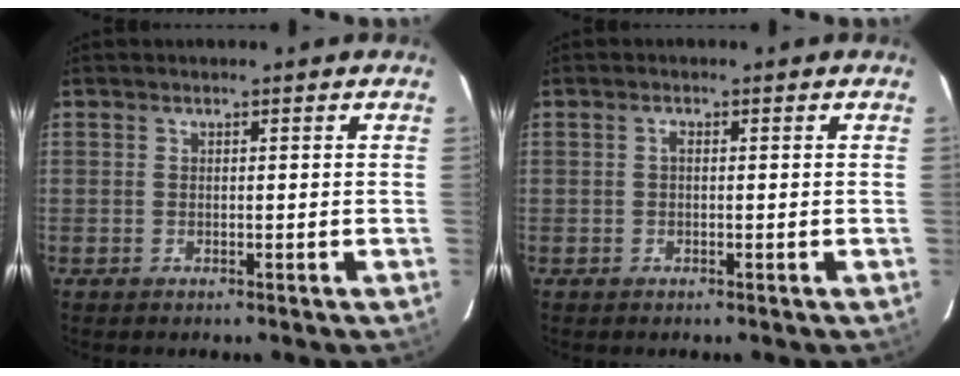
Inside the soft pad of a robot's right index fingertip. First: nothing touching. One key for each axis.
{"total": 0.7, "fx": 0.0, "fy": 0.4, "fz": 0.6, "tx": -0.011, "ty": 0.004, "tz": -0.002}